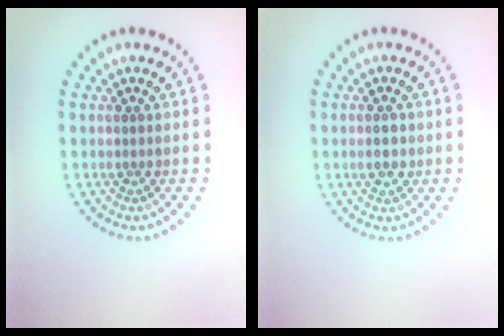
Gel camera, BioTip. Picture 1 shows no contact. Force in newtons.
{"total": 2.1, "press": 2.1, "slide": 0.1}